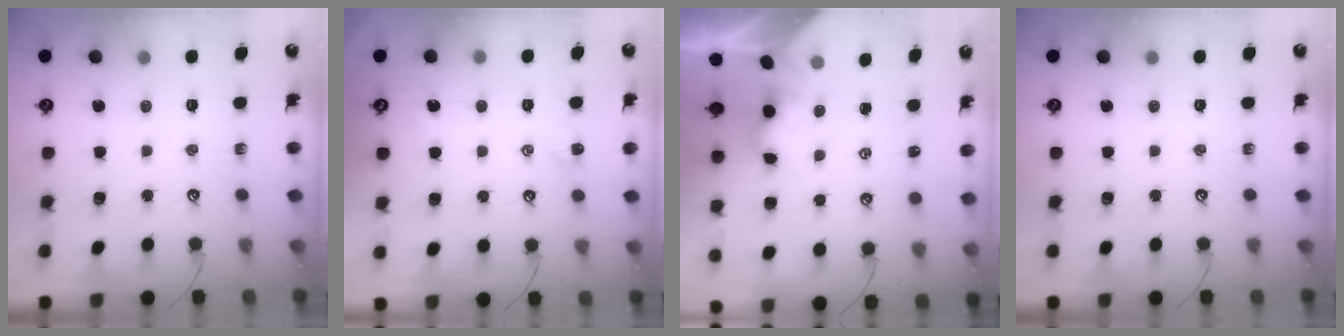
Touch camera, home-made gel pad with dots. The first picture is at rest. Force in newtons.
{"total": 0.6, "press": 0.4, "slide": 0.4}
{"total": 0.0}
{"total": 0.0}